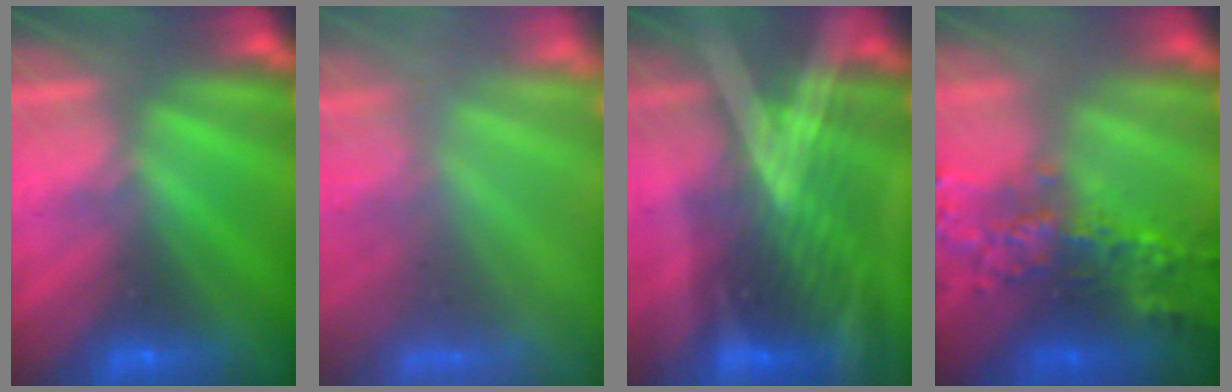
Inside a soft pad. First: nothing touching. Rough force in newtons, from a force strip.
{"total": 7.4}
{"total": 2.9}
{"total": 6.5}